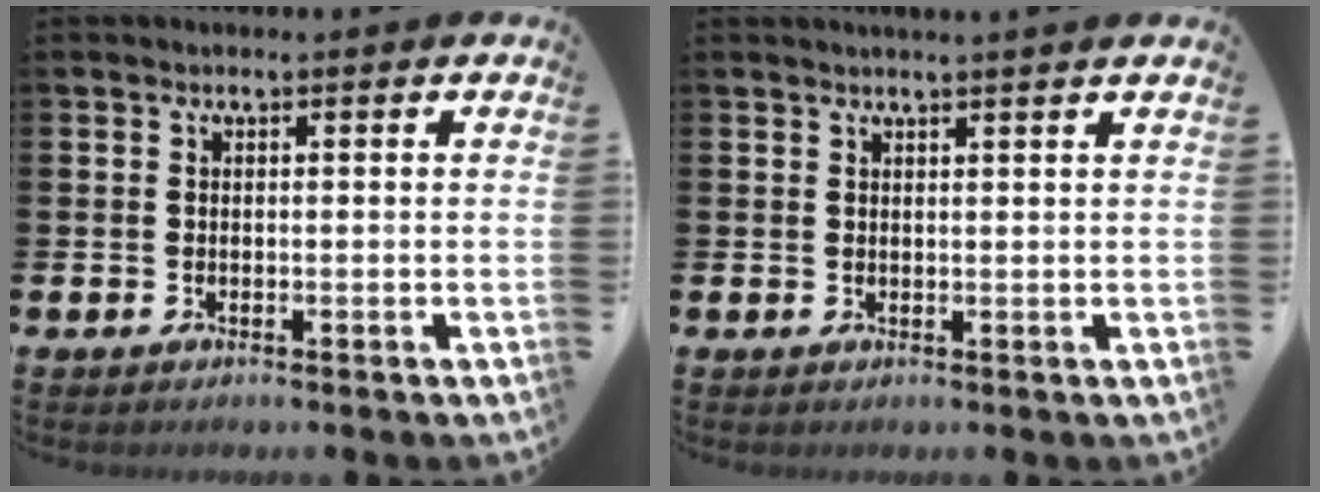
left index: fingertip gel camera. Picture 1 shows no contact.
{"total": 1.4, "force": [1.4, -0.4, 0.2], "torque": [0.001, -0.007, 0.025]}